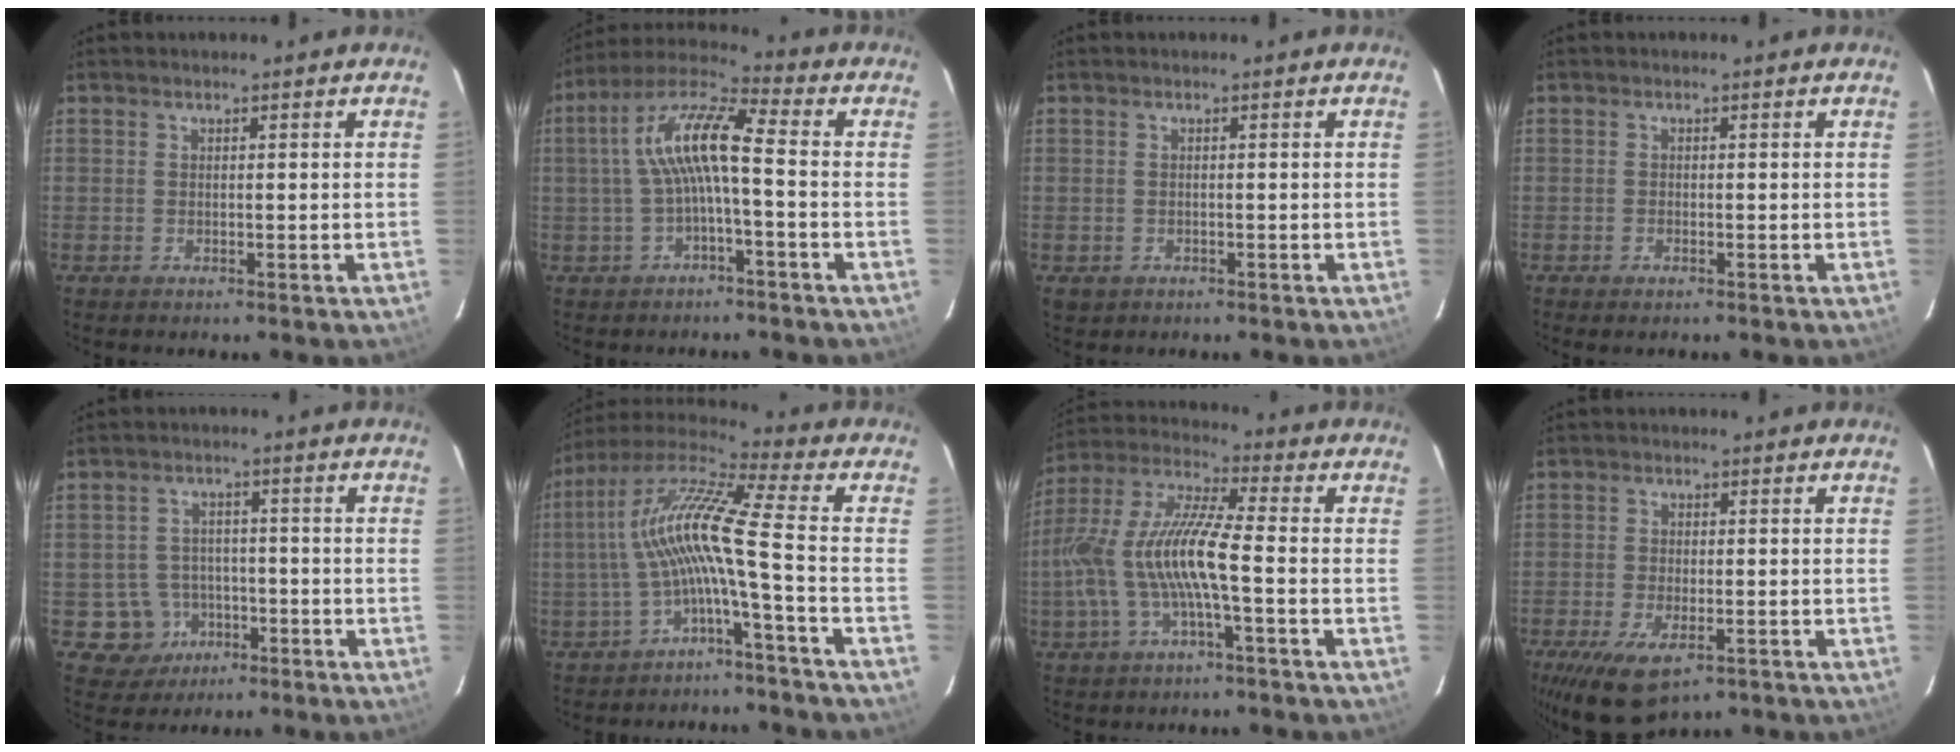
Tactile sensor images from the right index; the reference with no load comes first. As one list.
[{"total": 10.2, "force": [-0.8, 2.0, 10.0], "torque": [-0.209, 0.026, -0.018]}, {"total": 1.7, "force": [-0.4, 1.5, 0.7], "torque": [-0.017, 0.000, 0.001]}, {"total": 0.7, "force": [-0.6, 0.3, 0.4], "torque": [-0.008, -0.001, -0.012]}, {"total": 6.4, "force": [-2.8, 5.8, 0.4], "torque": [-0.025, 0.027, -0.033]}, {"total": 11.9, "force": [-2.8, -0.8, 11.5], "torque": [-0.223, 0.013, -0.057]}, {"total": 13.8, "force": [-2.9, 2.4, 13.3], "torque": [-0.270, 0.002, -0.054]}, {"total": 10.0, "force": [-5.6, 4.4, 7.1], "torque": [-0.157, -0.035, -0.092]}]